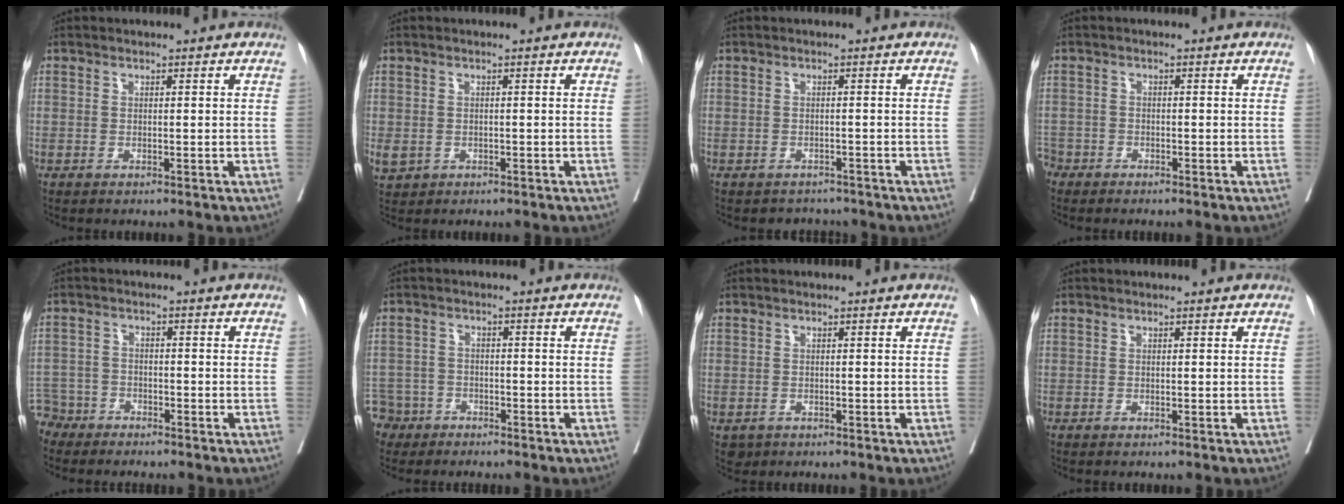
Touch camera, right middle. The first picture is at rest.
{"total": 2.8, "force": [-0.9, 2.2, 1.4], "torque": [-0.034, -0.002, -0.010]}
{"total": 2.5, "force": [-2.2, 0.8, -0.7], "torque": [0.008, 0.002, -0.035]}
{"total": 3.0, "force": [-2.6, 1.5, 0.2], "torque": [-0.004, -0.001, -0.057]}
{"total": 4.8, "force": [-4.2, 2.2, -0.9], "torque": [0.019, -0.002, -0.088]}
{"total": 5.9, "force": [-4.2, 4.1, -0.5], "torque": [0.001, 0.002, -0.081]}
{"total": 1.7, "force": [-0.9, 1.4, 0.4], "torque": [-0.007, 0.001, -0.008]}
{"total": 0.0}